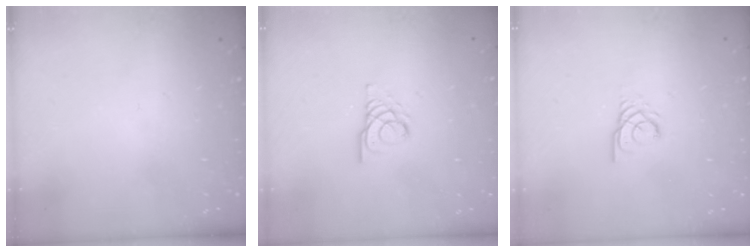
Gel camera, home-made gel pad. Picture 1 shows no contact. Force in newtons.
{"total": 4.1, "press": 4.1, "slide": 0.4}
{"total": 2.9, "press": 2.9, "slide": 0.2}